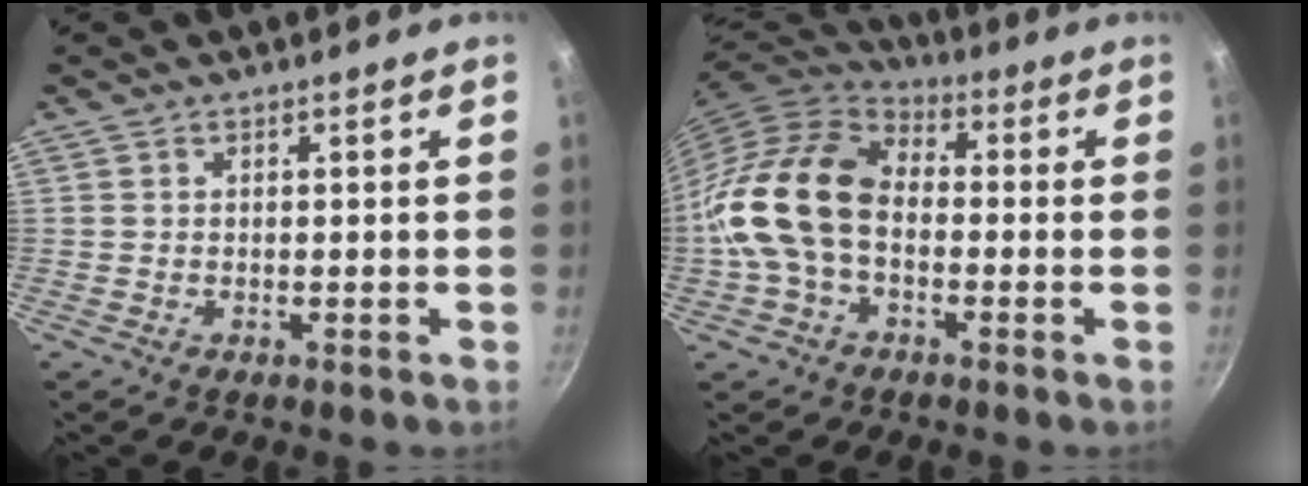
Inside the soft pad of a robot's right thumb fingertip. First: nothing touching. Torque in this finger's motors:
{"motor_torque": [2.41, 2.60, 1.23, -1.23, 0.49]}